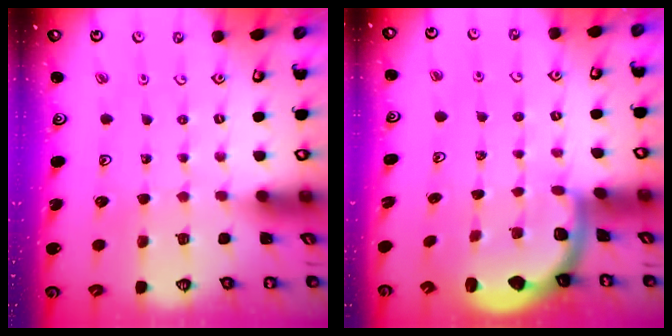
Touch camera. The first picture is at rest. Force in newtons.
{"total": 2.0, "press": 2.0, "slide": 0.5}